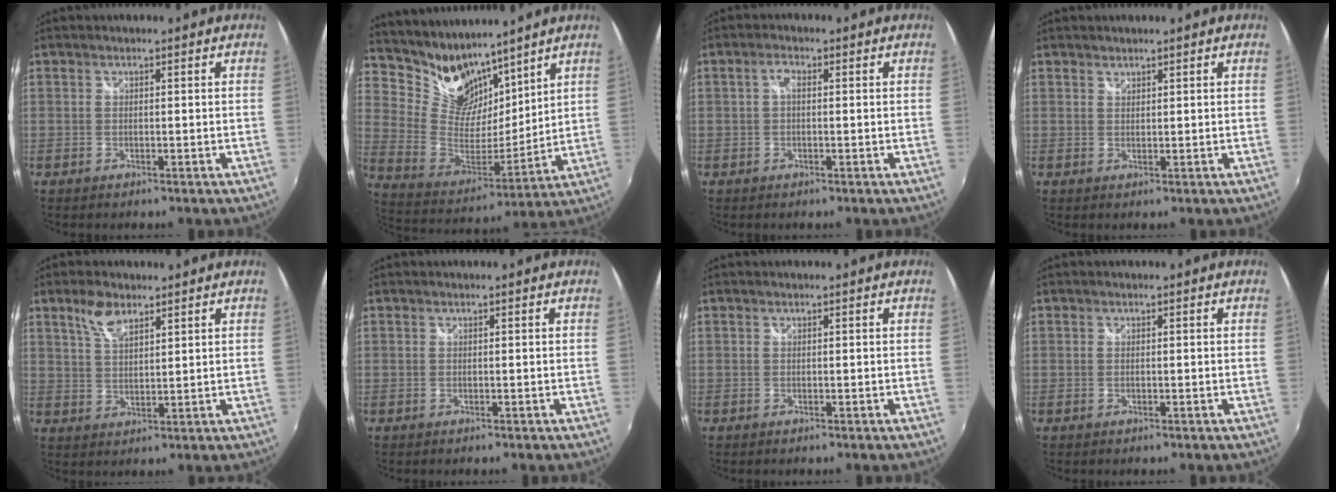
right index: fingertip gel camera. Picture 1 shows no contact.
{"total": 15.7, "force": [12.4, 8.2, 5.2], "torque": [-0.135, 0.005, 0.245]}
{"total": 1.8, "force": [0.1, 0.9, 1.5], "torque": [-0.031, 0.006, -0.001]}
{"total": 0.9, "force": [0.9, 0.3, 0.0], "torque": [0.001, 0.001, 0.017]}
{"total": 5.4, "force": [3.6, 2.4, 3.3], "torque": [-0.060, 0.006, 0.071]}
{"total": 0.0}
{"total": 0.0}
{"total": 0.0}